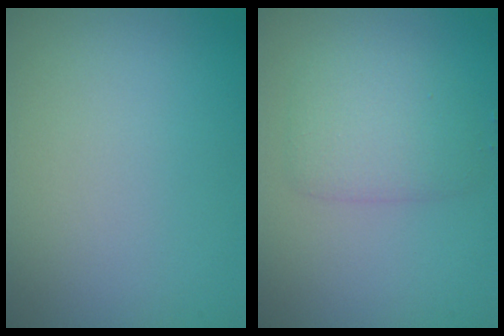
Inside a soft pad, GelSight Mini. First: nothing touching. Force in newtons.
{"total": 2.9, "press": 2.9, "slide": 0.1}